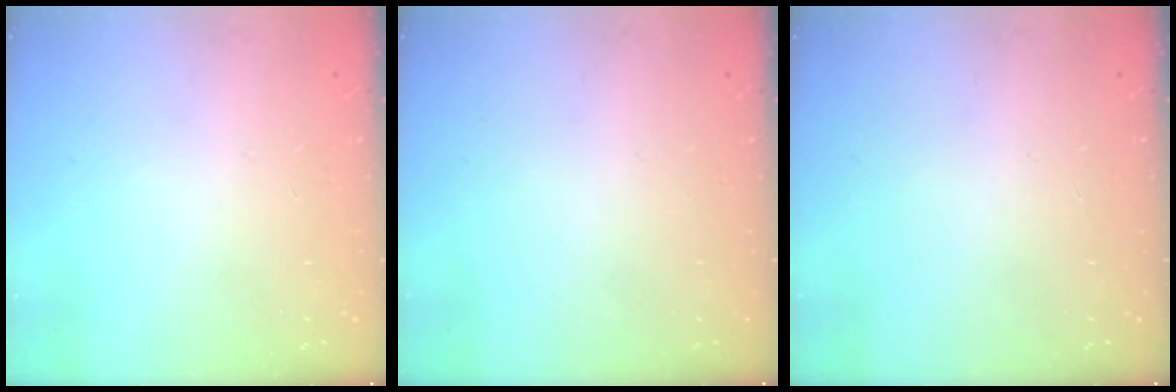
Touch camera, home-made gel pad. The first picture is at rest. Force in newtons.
{"total": 0.0}
{"total": 0.0}